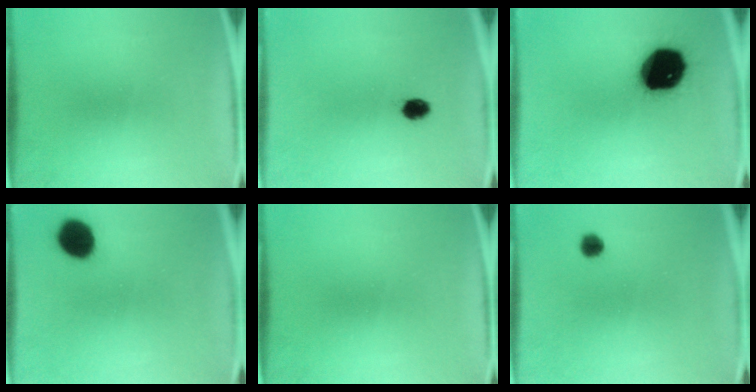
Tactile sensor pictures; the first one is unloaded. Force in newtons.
{"total": 2.9}
{"total": 19.1}
{"total": 9.0}
{"total": 0.0}
{"total": 2.3}